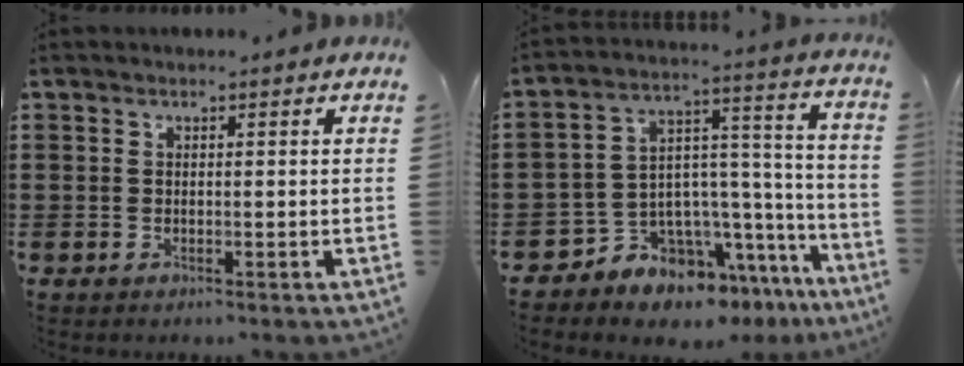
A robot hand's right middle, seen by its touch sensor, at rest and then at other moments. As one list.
[{"total": 7.8, "force": [-7.0, 3.1, 0.8], "torque": [-0.026, -0.006, -0.134]}]